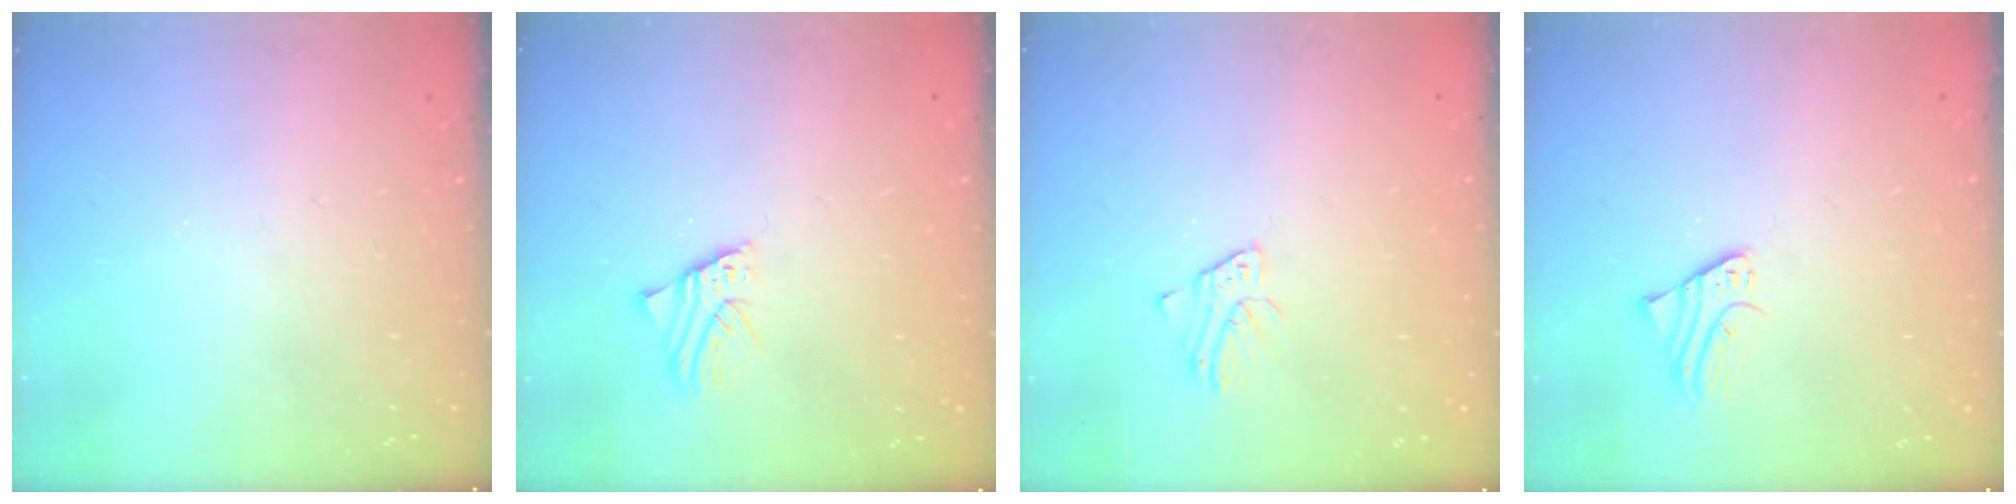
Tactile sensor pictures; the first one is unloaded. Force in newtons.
{"total": 2.2, "press": 2.2, "slide": 0.3}
{"total": 2.1, "press": 2.1, "slide": 0.1}
{"total": 2.0, "press": 2.0, "slide": 0.2}